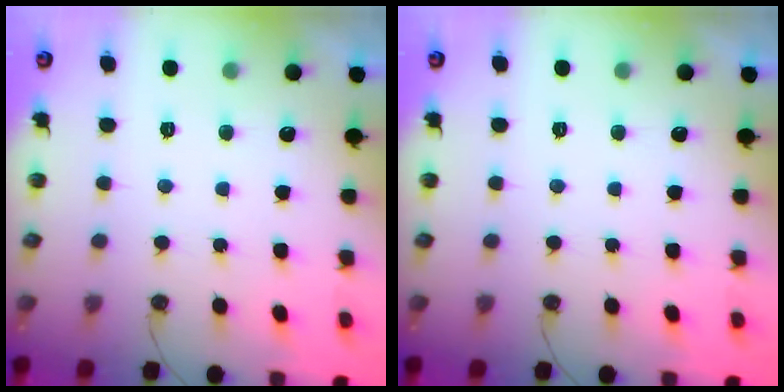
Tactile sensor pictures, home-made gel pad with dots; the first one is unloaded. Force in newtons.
{"total": 0.0}